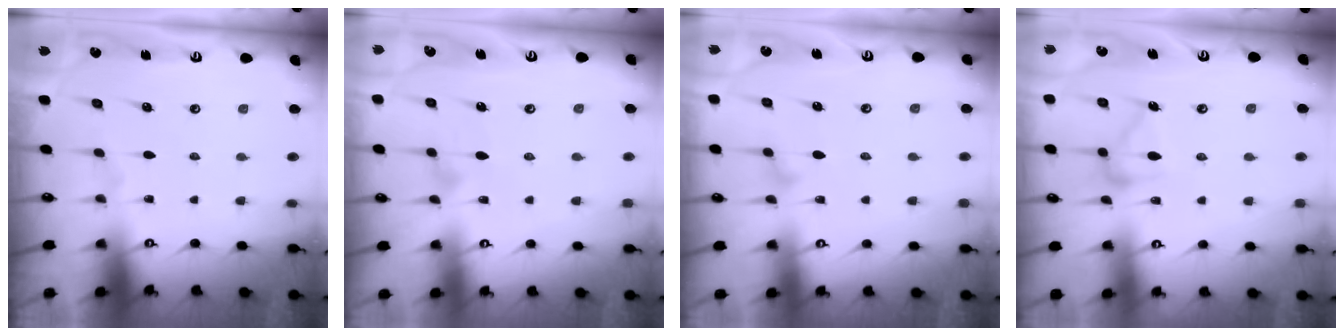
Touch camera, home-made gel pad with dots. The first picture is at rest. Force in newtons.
{"total": 4.9, "press": 4.9, "slide": 0.4}
{"total": 6.6, "press": 6.6, "slide": 0.4}
{"total": 13.9, "press": 13.9, "slide": 0.5}